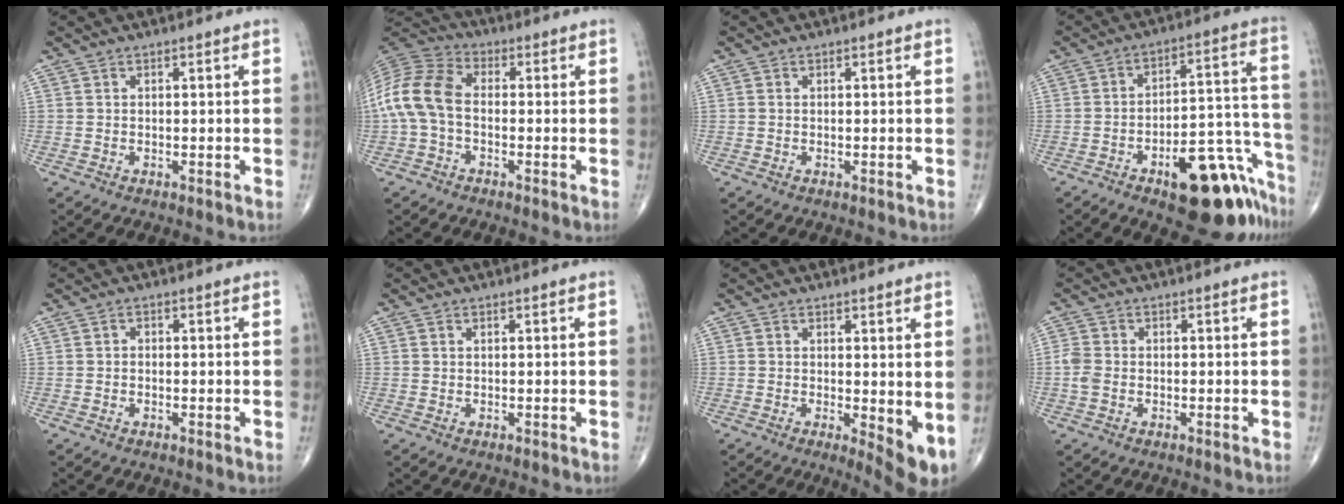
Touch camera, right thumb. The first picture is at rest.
{"total": 11.5, "force": [-1.1, 7.3, 8.7], "torque": [-0.185, 0.030, -0.034]}
{"total": 0.0}
{"total": 19.0, "force": [-11.4, 7.6, 13.2], "torque": [-0.094, 0.107, -0.155]}
{"total": 0.7, "force": [-0.2, 0.5, 0.3], "torque": [-0.001, 0.002, -0.006]}
{"total": 0.0}
{"total": 6.1, "force": [-0.1, 2.1, 5.7], "torque": [-0.077, -0.016, 0.002]}
{"total": 2.9, "force": [-0.6, 2.1, 1.9], "torque": [-0.050, 0.005, -0.015]}